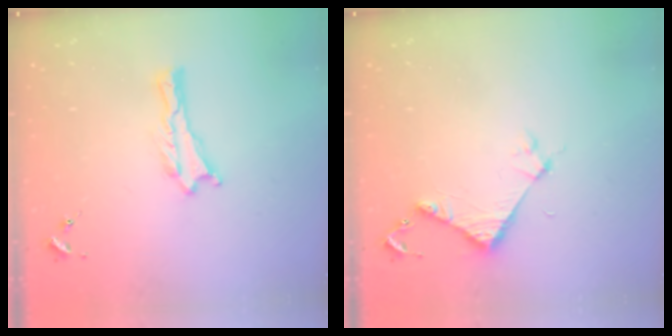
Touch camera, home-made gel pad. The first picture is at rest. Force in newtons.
{"total": 3.9, "press": 3.9, "slide": 0.3}